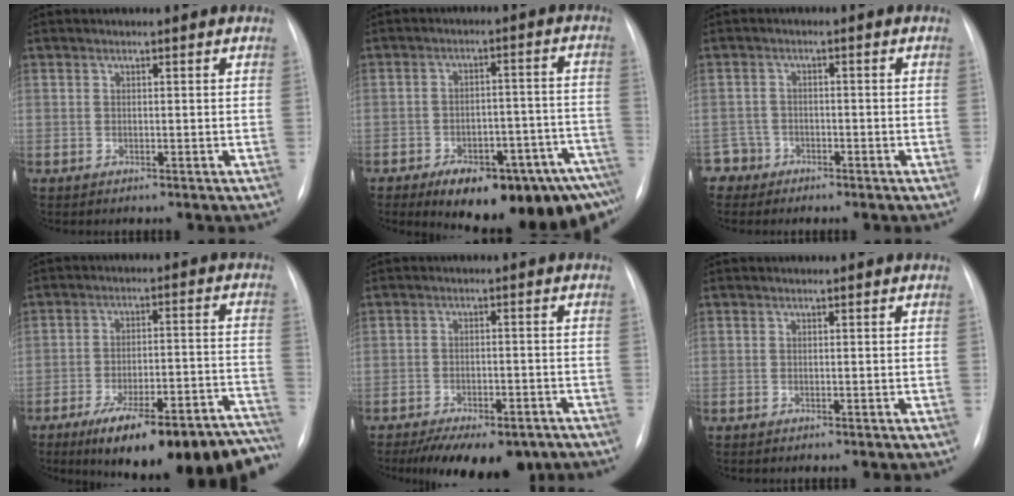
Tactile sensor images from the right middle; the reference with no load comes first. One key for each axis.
{"total": 18.8, "fx": -12.8, "fy": 6.3, "fz": 12.2, "tx": -0.097, "ty": 0.040, "tz": -0.168}
{"total": 3.0, "fx": -1.9, "fy": 2.1, "fz": -1.0, "tx": 0.022, "ty": 0.011, "tz": -0.039}
{"total": 23.8, "fx": -19.3, "fy": 5.1, "fz": 13.0, "tx": -0.115, "ty": 0.023, "tz": -0.266}
{"total": 14.2, "fx": -10.5, "fy": 6.0, "fz": 7.5, "tx": -0.122, "ty": -0.008, "tz": -0.140}
{"total": 0.0}